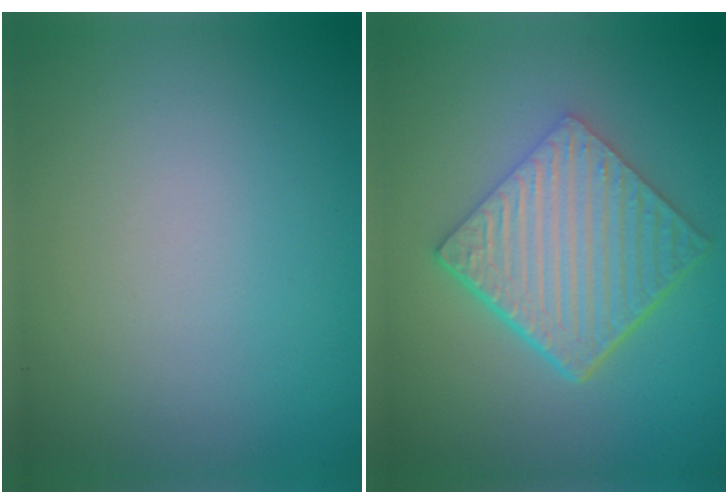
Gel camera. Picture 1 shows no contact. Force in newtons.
{"total": 7.0, "press": 4.7, "slide": 5.2}